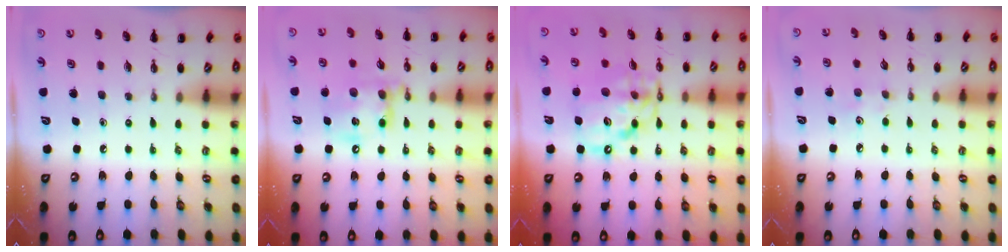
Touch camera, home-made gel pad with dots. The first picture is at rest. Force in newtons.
{"total": 14.7, "press": 14.5, "slide": 2.7}
{"total": 12.5, "press": 12.0, "slide": 3.4}
{"total": 2.8, "press": 2.6, "slide": 0.8}